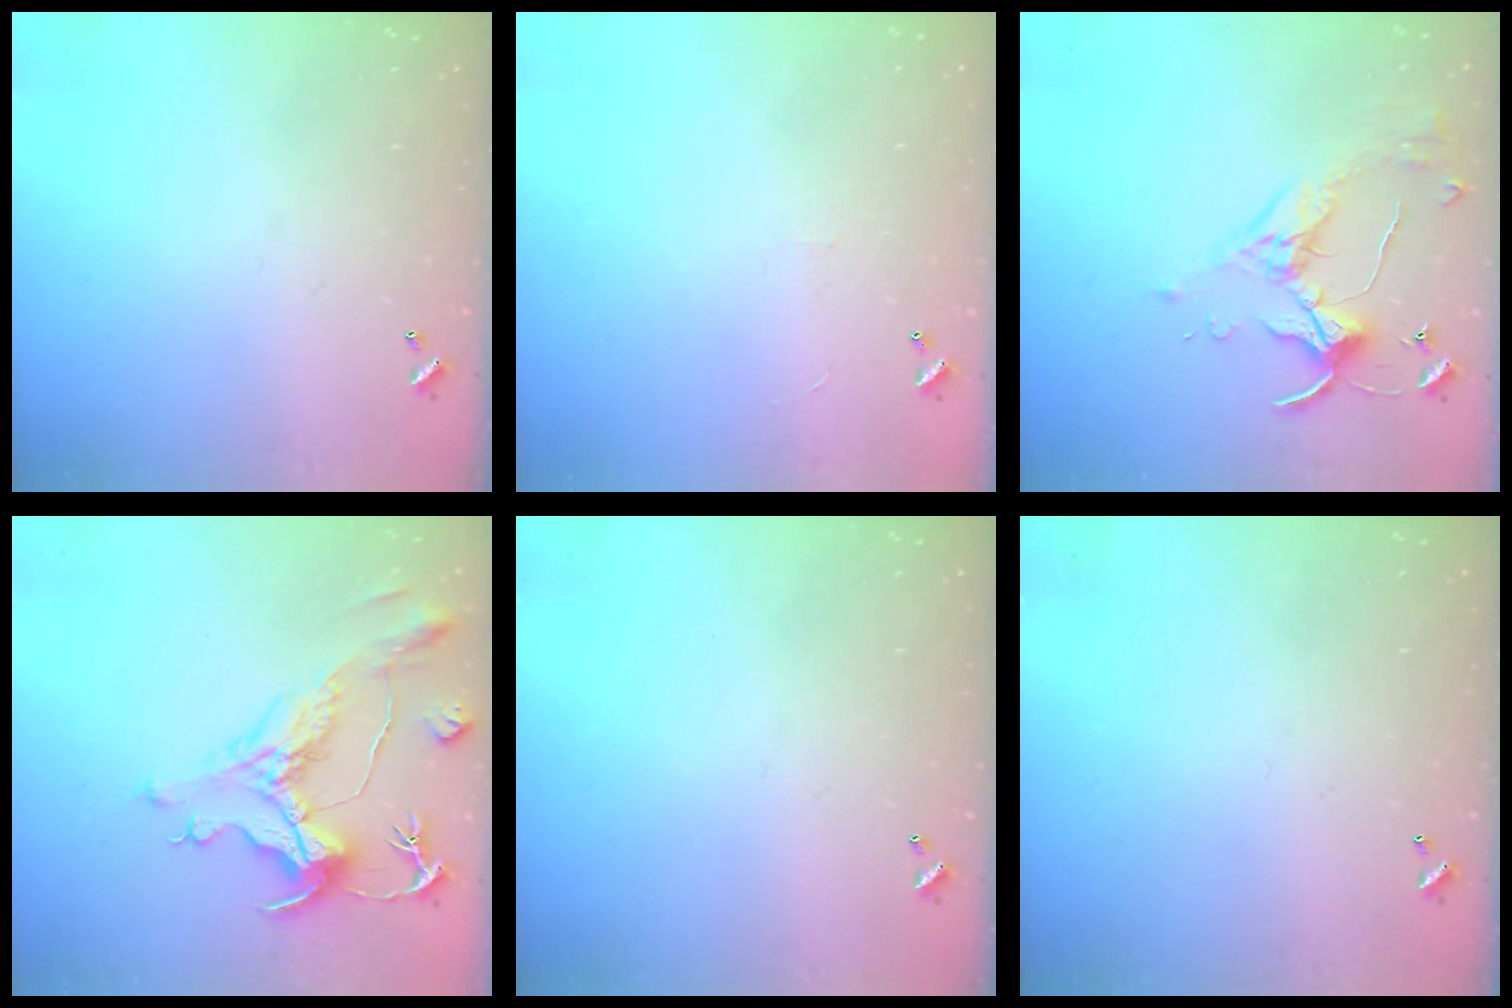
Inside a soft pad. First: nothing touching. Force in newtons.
{"total": 1.3, "press": 1.3, "slide": 0.4}
{"total": 3.9, "press": 3.8, "slide": 0.5}
{"total": 1.9, "press": 0.9, "slide": 1.7}
{"total": 0.0}
{"total": 0.0}